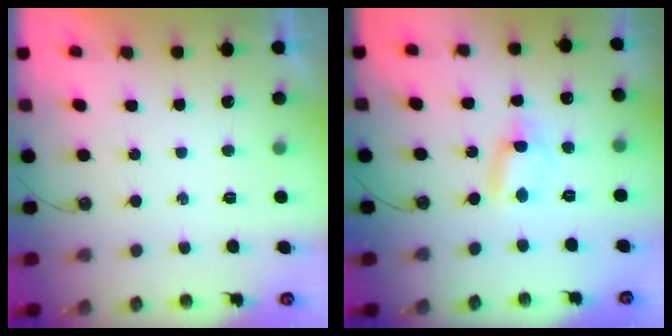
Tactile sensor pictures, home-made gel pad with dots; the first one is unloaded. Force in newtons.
{"total": 1.7, "press": 1.7, "slide": 0.1}